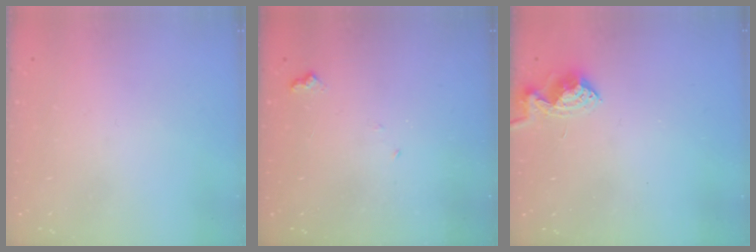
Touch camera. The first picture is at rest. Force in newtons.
{"total": 5.6, "press": 5.6, "slide": 0.9}
{"total": 7.6, "press": 7.6, "slide": 0.4}